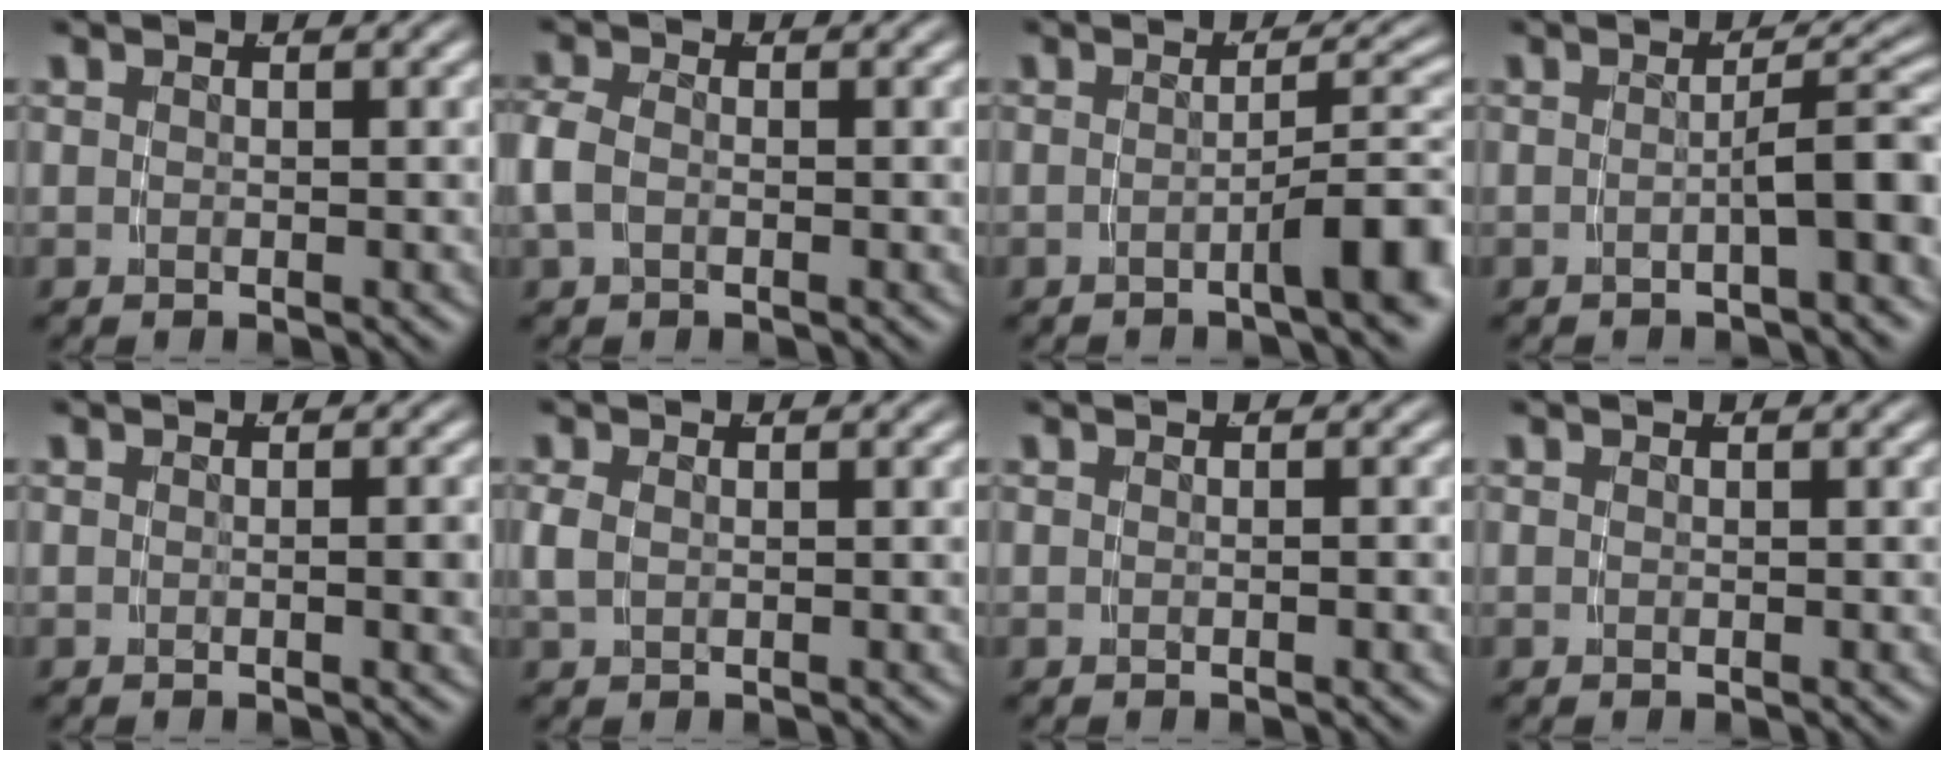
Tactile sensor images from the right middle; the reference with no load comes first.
{"total": 2.1, "force": [-0.4, 1.4, 1.5], "torque": [-0.048, -0.008, -0.002]}
{"total": 4.3, "force": [-1.9, 0.3, 3.9], "torque": [-0.039, 0.011, -0.036]}
{"total": 4.4, "force": [-1.9, 0.7, 4.0], "torque": [-0.036, 0.006, -0.027]}
{"total": 0.9, "force": [-0.2, -0.2, 0.8], "torque": [-0.008, 0.004, -0.005]}
{"total": 1.1, "force": [0.1, 0.6, 0.9], "torque": [-0.030, -0.005, 0.011]}
{"total": 0.0}
{"total": 0.0}